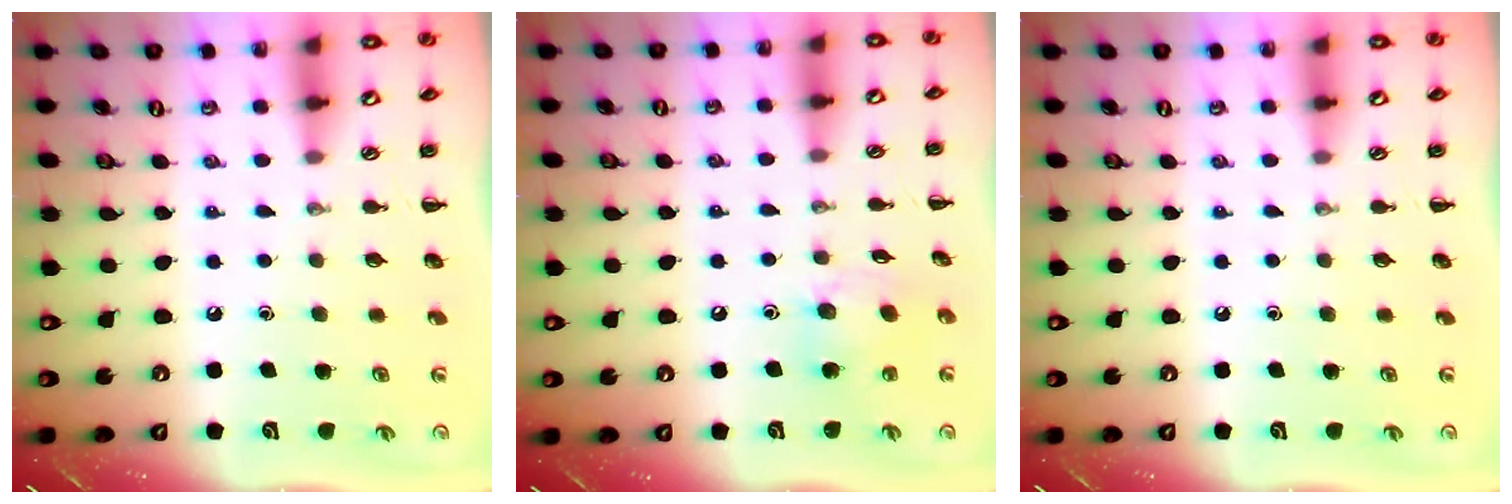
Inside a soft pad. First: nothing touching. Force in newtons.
{"total": 10.2, "press": 10.0, "slide": 2.2}
{"total": 0.0}